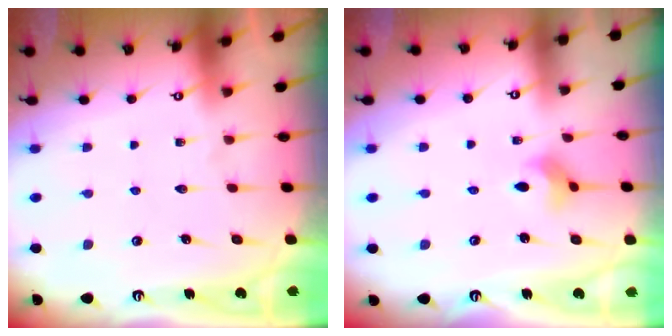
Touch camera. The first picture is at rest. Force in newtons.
{"total": 3.2, "press": 3.2, "slide": 0.5}